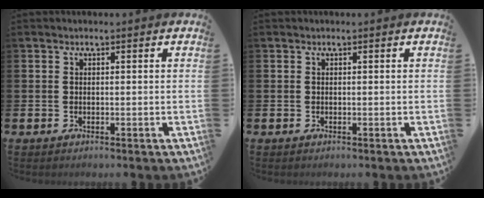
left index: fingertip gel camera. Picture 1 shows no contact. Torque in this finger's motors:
{"motor_torque": [0.00, 0.00, 0.00, -0.01]}